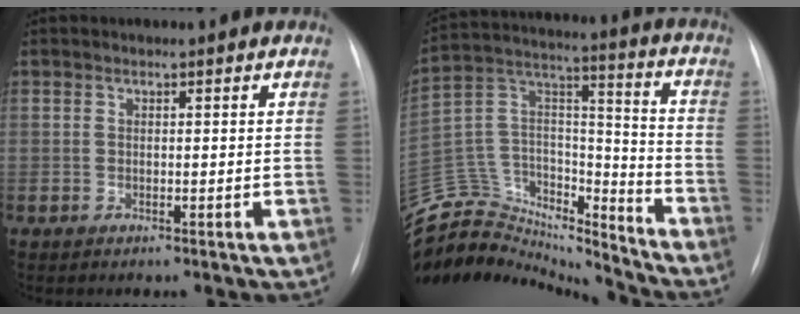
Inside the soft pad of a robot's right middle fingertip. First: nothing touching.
{"total": 22.5, "force": [-21.5, 5.2, 3.8], "torque": [-0.092, 0.065, -0.349]}